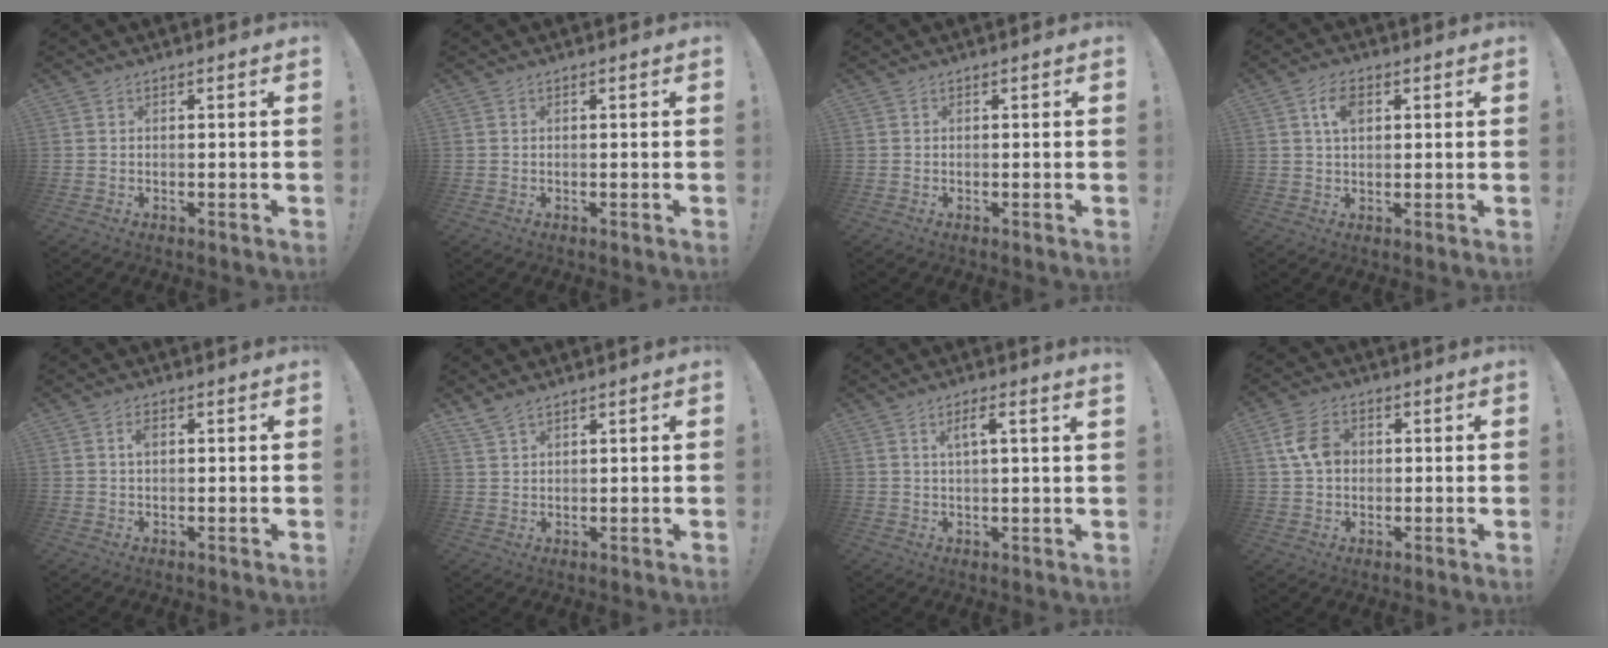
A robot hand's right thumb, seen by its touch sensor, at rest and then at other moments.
{"total": 0.0}
{"total": 0.0}
{"total": 5.9, "force": [2.1, 3.6, 4.3], "torque": [-0.077, 0.006, 0.036]}
{"total": 2.2, "force": [0.6, 1.2, 1.7], "torque": [-0.033, 0.003, 0.009]}
{"total": 4.0, "force": [3.3, 1.4, 1.7], "torque": [-0.029, -0.019, 0.064]}
{"total": 4.1, "force": [1.8, -0.1, 3.7], "torque": [-0.059, -0.006, 0.024]}
{"total": 8.4, "force": [1.3, 6.2, 5.5], "torque": [-0.096, 0.009, 0.024]}